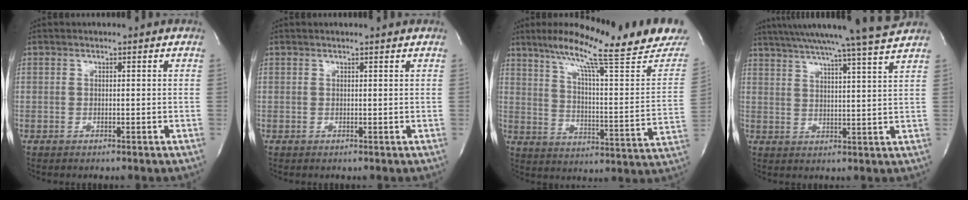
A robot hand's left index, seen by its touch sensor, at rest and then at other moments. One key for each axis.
{"total": 1.3, "fx": 1.3, "fy": -0.3, "fz": 0.3, "tx": -0.011, "ty": -0.001, "tz": 0.014}
{"total": 23.9, "fx": 19.4, "fy": 1.1, "fz": 13.8, "tx": -0.203, "ty": -0.039, "tz": 0.260}
{"total": 19.2, "fx": 17.1, "fy": -2.0, "fz": 8.5, "tx": -0.149, "ty": -0.031, "tz": 0.232}